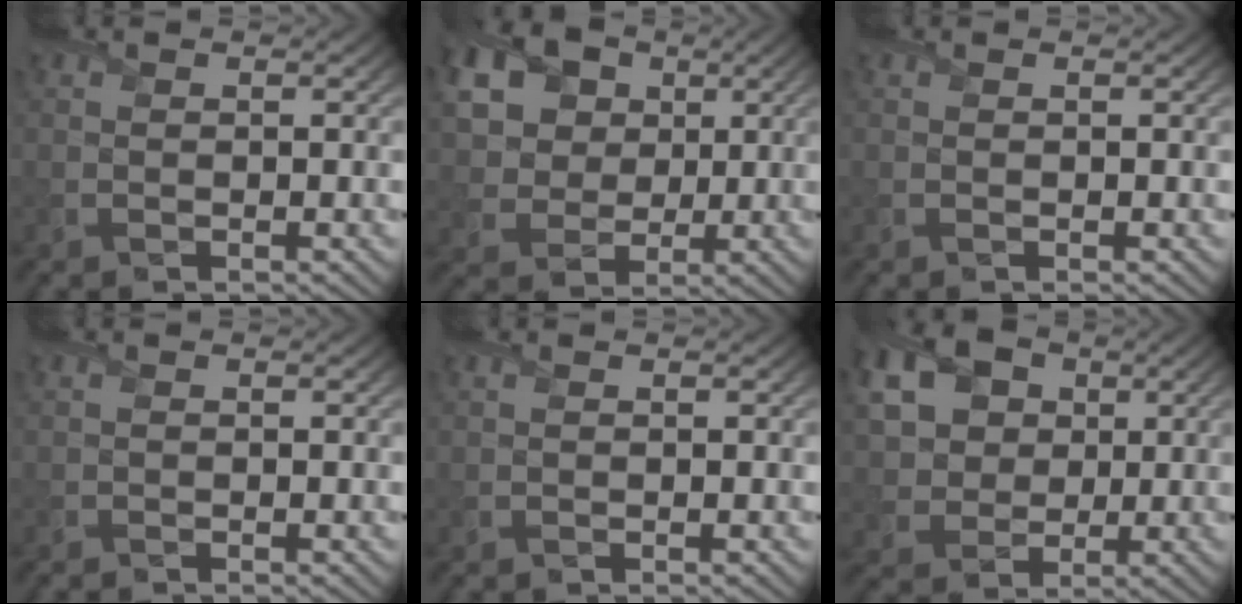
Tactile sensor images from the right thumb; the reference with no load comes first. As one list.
[{"total": 14.9, "force": [5.9, 11.6, 7.2], "torque": [-0.207, 0.022, 0.124]}, {"total": 0.0}, {"total": 0.5, "force": [-0.5, -0.1, -0.1], "torque": [0.002, -0.004, -0.009]}, {"total": 0.0}, {"total": 10.2, "force": [3.0, 7.9, 5.7], "torque": [-0.161, 0.021, 0.048]}]